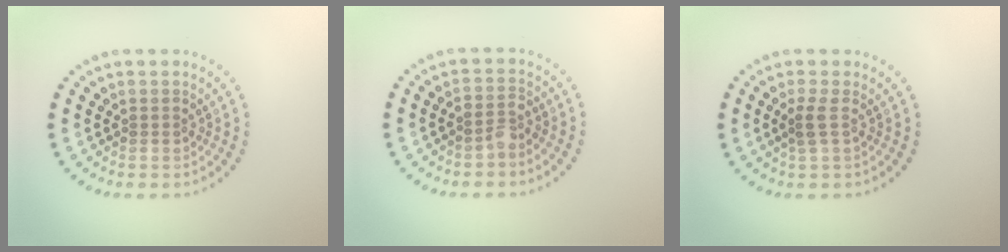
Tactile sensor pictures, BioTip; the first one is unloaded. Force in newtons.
{"total": 1.7, "press": 1.4, "slide": 1.0}
{"total": 1.2, "press": 1.0, "slide": 0.8}